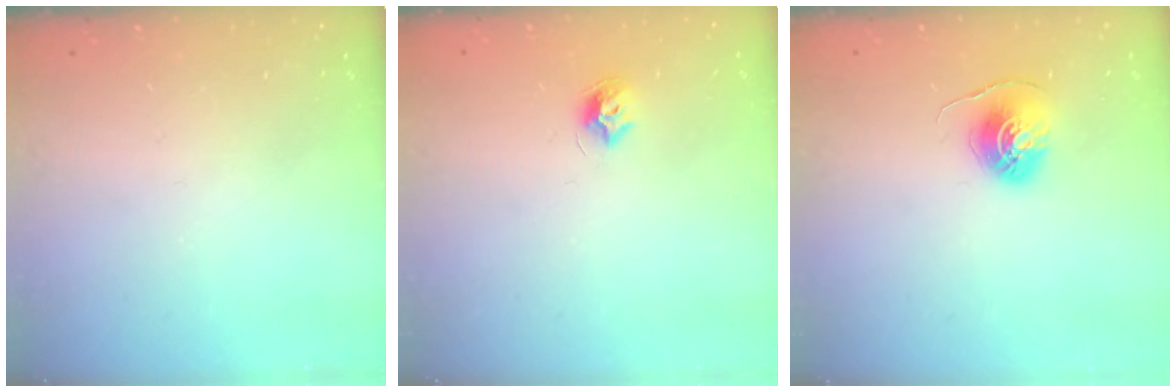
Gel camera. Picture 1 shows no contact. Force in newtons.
{"total": 7.1, "press": 7.1, "slide": 0.5}
{"total": 7.1, "press": 7.1, "slide": 0.4}